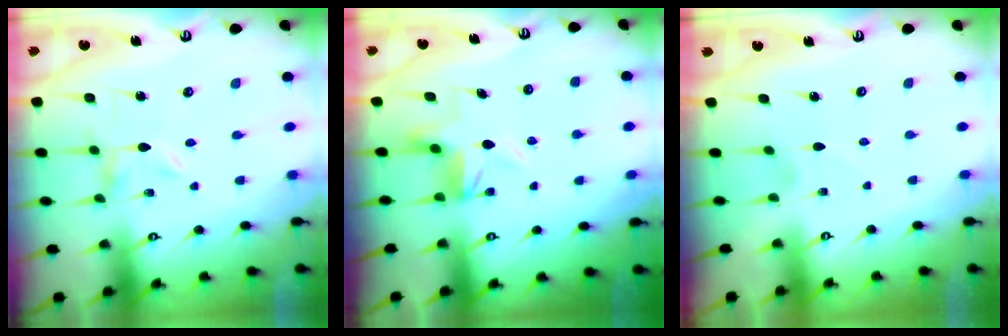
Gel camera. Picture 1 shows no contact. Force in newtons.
{"total": 4.4, "press": 4.4, "slide": 0.3}
{"total": 0.9, "press": 0.9, "slide": 0.1}